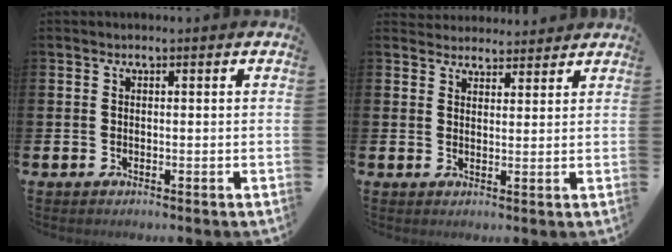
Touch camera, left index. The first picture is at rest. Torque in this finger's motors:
{"motor_torque": [0.80, -1.34, 0.13, 0.00]}